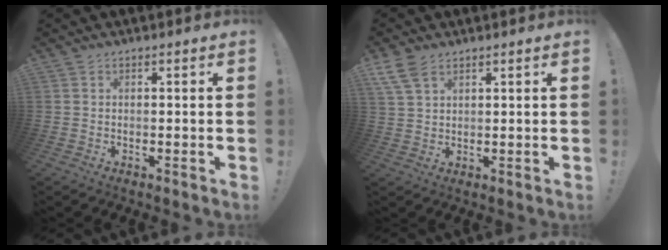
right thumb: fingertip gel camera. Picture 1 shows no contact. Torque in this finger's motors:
{"motor_torque": [-0.32, 0.34, 0.28, 0.06, 0.04]}